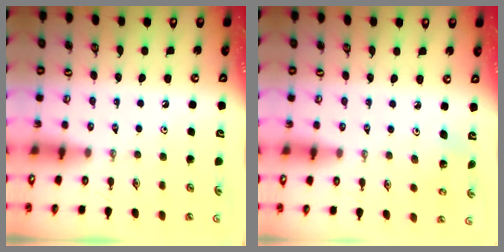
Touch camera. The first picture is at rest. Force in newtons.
{"total": 2.3, "press": 2.3, "slide": 0.2}